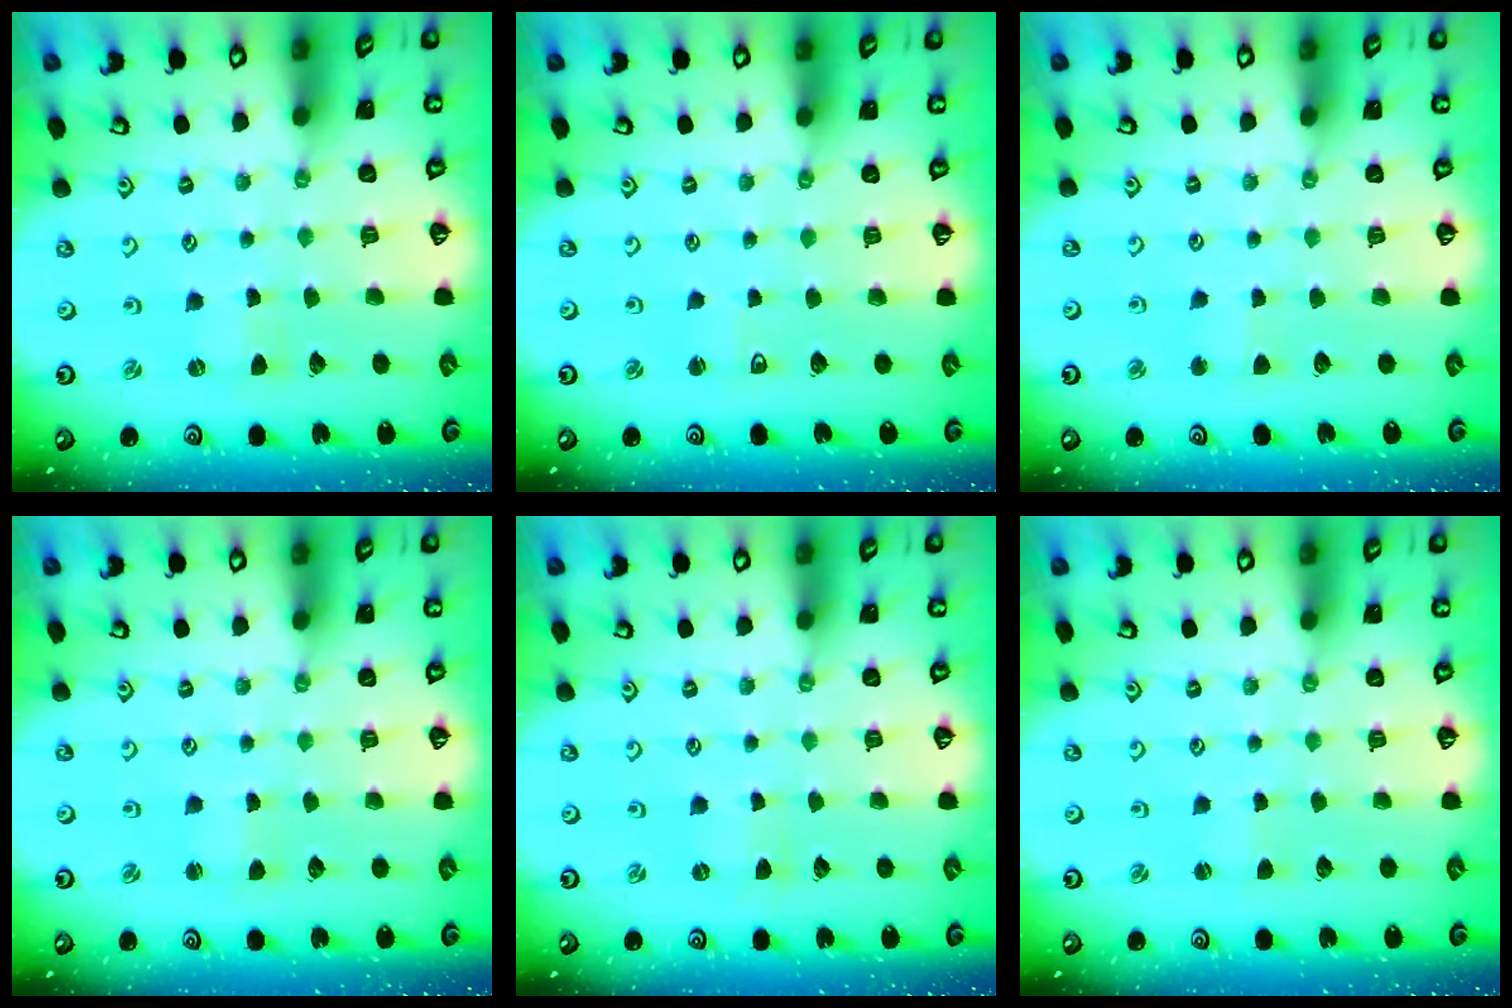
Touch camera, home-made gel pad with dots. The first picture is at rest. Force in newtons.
{"total": 2.2, "press": 2.1, "slide": 0.6}
{"total": 2.6, "press": 2.6, "slide": 0.2}
{"total": 1.2, "press": 1.2, "slide": 0.1}
{"total": 0.0}
{"total": 1.1, "press": 1.1, "slide": 0.2}